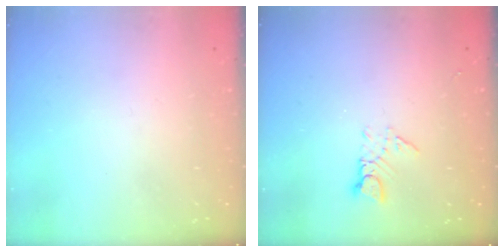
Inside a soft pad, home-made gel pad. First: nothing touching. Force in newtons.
{"total": 3.0, "press": 3.0, "slide": 0.3}